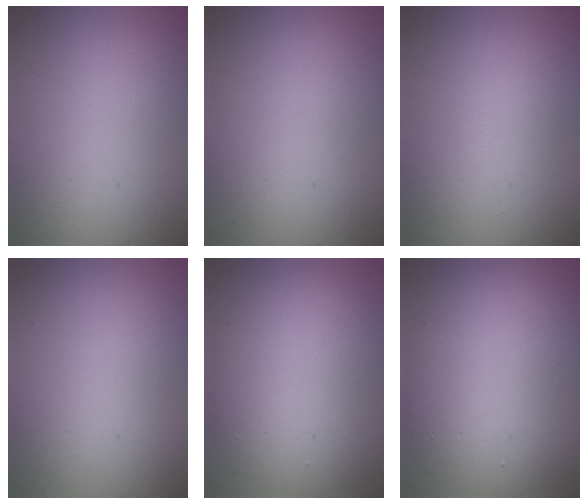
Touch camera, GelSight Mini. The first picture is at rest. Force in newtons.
{"total": 0.0}
{"total": 0.9, "press": 0.9, "slide": 0.1}
{"total": 0.0}
{"total": 10.3, "press": 10.3, "slide": 0.4}
{"total": 10.6, "press": 10.6, "slide": 0.5}